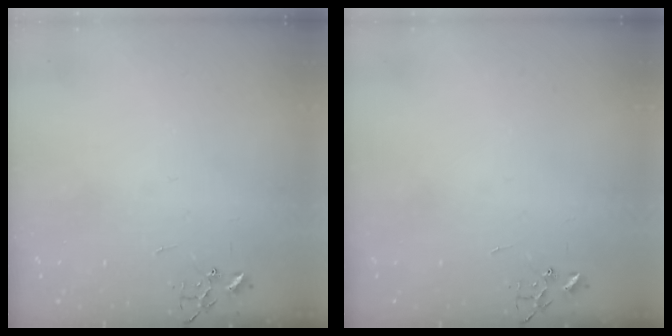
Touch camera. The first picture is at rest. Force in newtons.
{"total": 0.0}